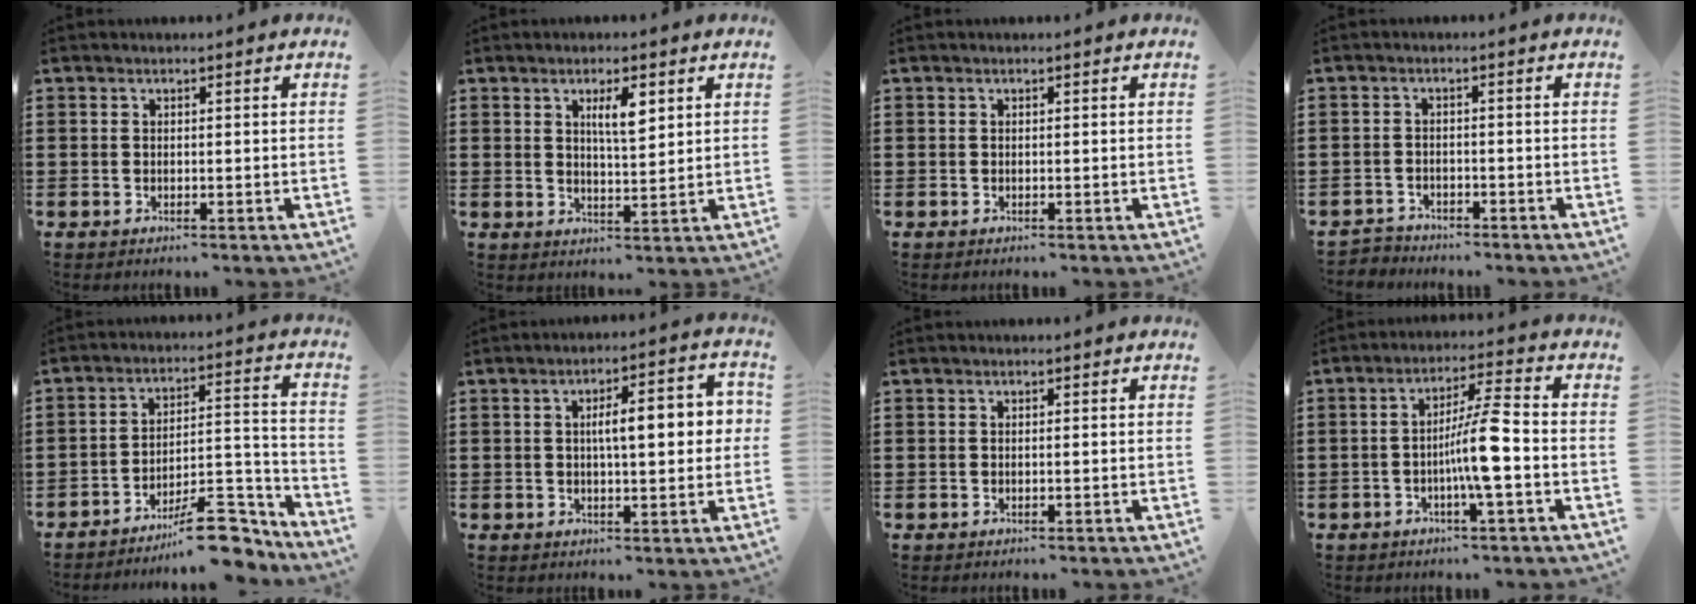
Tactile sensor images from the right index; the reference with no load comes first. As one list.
[{"total": 4.5, "force": [2.0, 1.2, 3.8], "torque": [-0.071, 0.004, 0.030]}, {"total": 0.0}, {"total": 2.1, "force": [-2.1, 0.4, -0.2], "torque": [-0.003, 0.002, -0.047]}, {"total": 12.7, "force": [-10.0, 3.5, 7.1], "torque": [-0.072, 0.045, -0.180]}, {"total": 7.4, "force": [0.8, 2.1, 7.0], "torque": [-0.114, 0.002, 0.007]}, {"total": 0.0}, {"total": 7.5, "force": [-1.9, 0.3, 7.3], "torque": [-0.131, -0.003, -0.039]}]